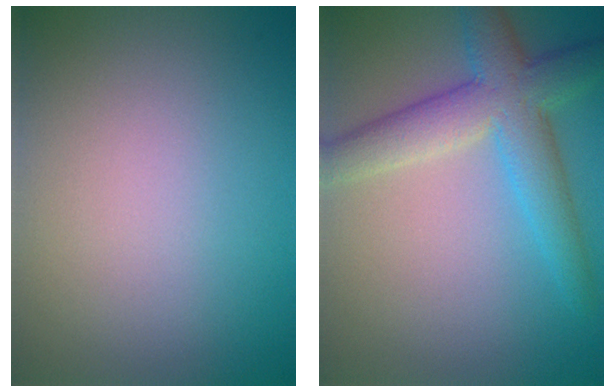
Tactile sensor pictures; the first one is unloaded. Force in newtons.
{"total": 6.1, "press": 6.1, "slide": 0.2}